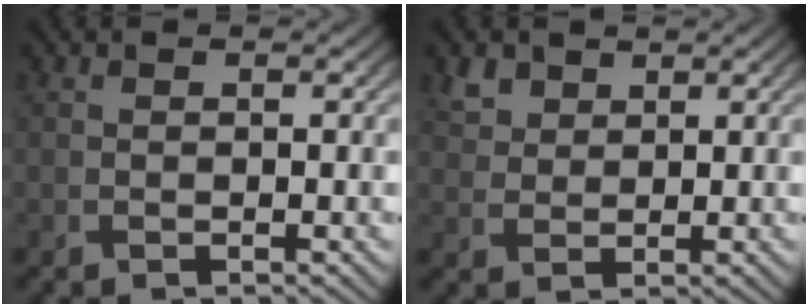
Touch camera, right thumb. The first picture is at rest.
{"total": 2.7, "force": [1.6, 1.8, 1.1], "torque": [-0.030, -0.001, 0.036]}